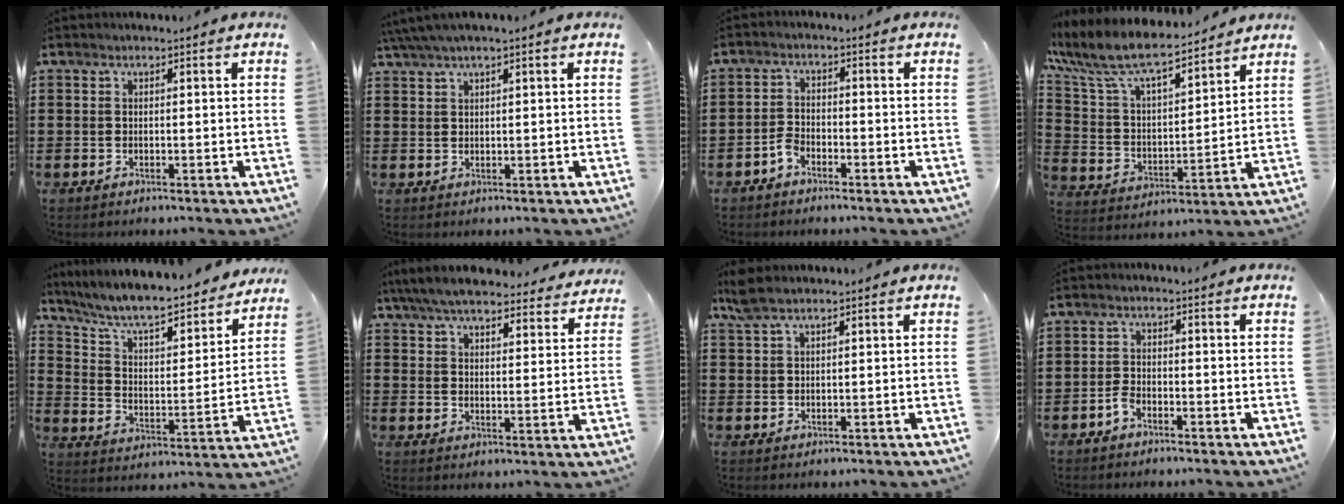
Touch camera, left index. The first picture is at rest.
{"total": 2.6, "force": [1.7, 0.1, 2.0], "torque": [-0.040, 0.002, 0.032]}
{"total": 2.5, "force": [-2.0, 1.2, 1.0], "torque": [-0.030, 0.004, -0.044]}
{"total": 8.8, "force": [7.6, 2.0, 4.1], "torque": [-0.113, -0.046, 0.129]}
{"total": 7.2, "force": [6.6, 0.6, 2.9], "torque": [-0.087, -0.054, 0.107]}
{"total": 6.8, "force": [6.3, 0.6, 2.3], "torque": [-0.070, -0.030, 0.113]}
{"total": 3.1, "force": [2.1, 0.8, 2.2], "torque": [-0.047, 0.003, 0.038]}
{"total": 2.1, "force": [-1.6, 1.0, 1.1], "torque": [-0.030, 0.000, -0.033]}